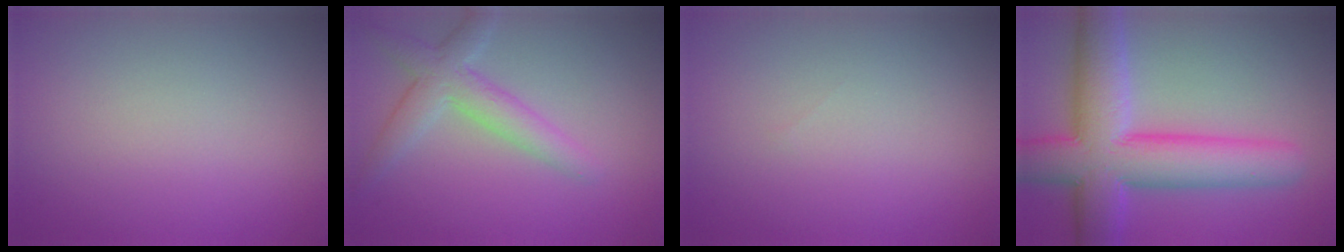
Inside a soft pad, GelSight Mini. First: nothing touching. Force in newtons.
{"total": 3.7, "press": 3.7, "slide": 0.3}
{"total": 0.0}
{"total": 10.4, "press": 10.4, "slide": 0.4}